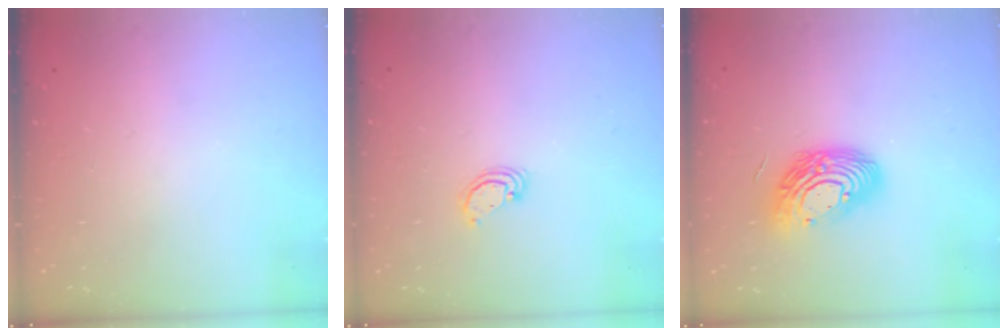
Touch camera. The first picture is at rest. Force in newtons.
{"total": 2.5, "press": 2.5, "slide": 0.2}
{"total": 14.2, "press": 14.1, "slide": 1.2}